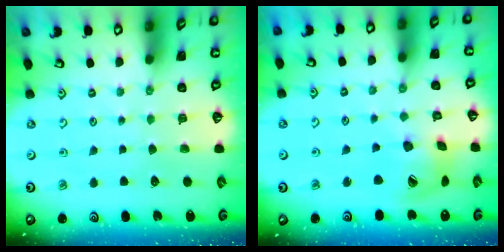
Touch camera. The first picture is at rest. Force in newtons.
{"total": 14.7, "press": 14.5, "slide": 2.3}